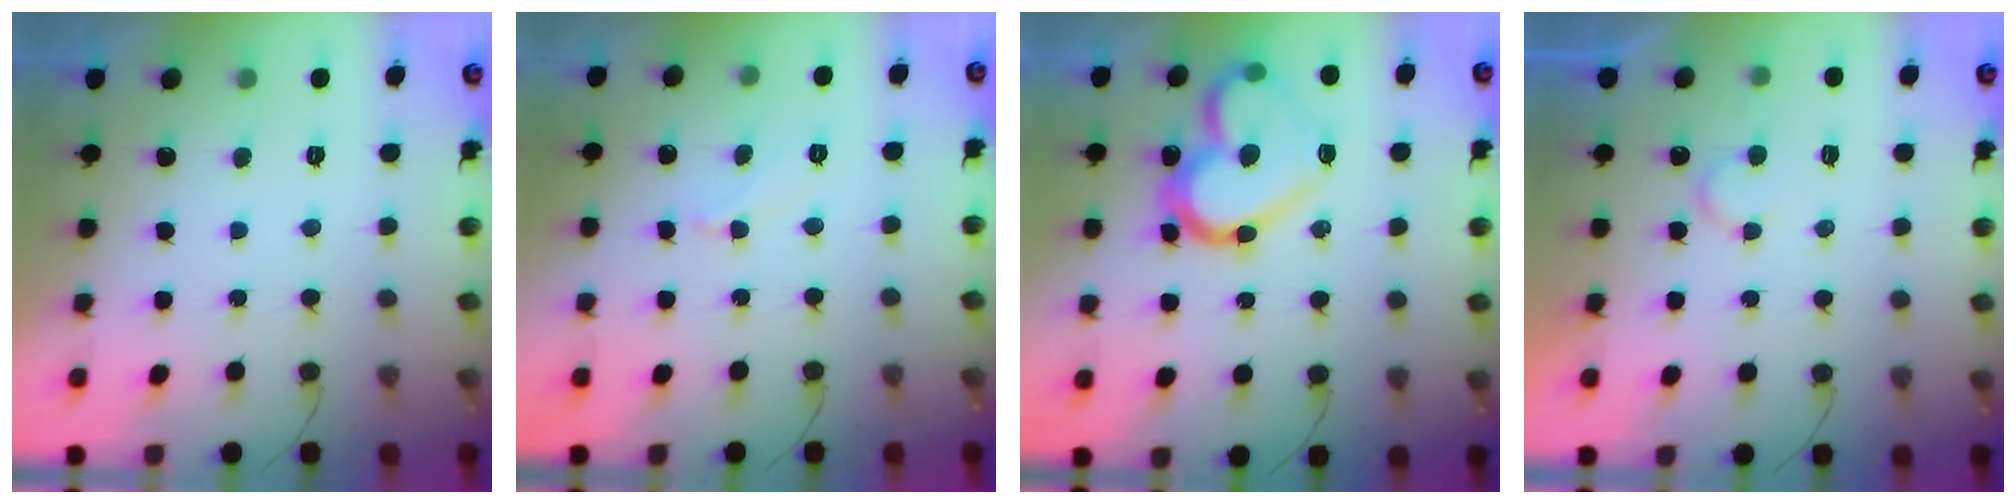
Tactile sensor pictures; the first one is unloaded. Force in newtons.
{"total": 4.1, "press": 4.1, "slide": 0.5}
{"total": 18.3, "press": 18.3, "slide": 1.3}
{"total": 5.1, "press": 5.1, "slide": 0.4}